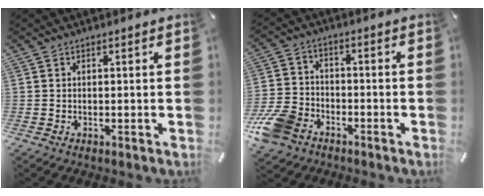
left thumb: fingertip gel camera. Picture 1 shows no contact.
{"total": 11.0, "force": [-6.3, 7.5, 4.9], "torque": [-0.111, 0.036, -0.117]}